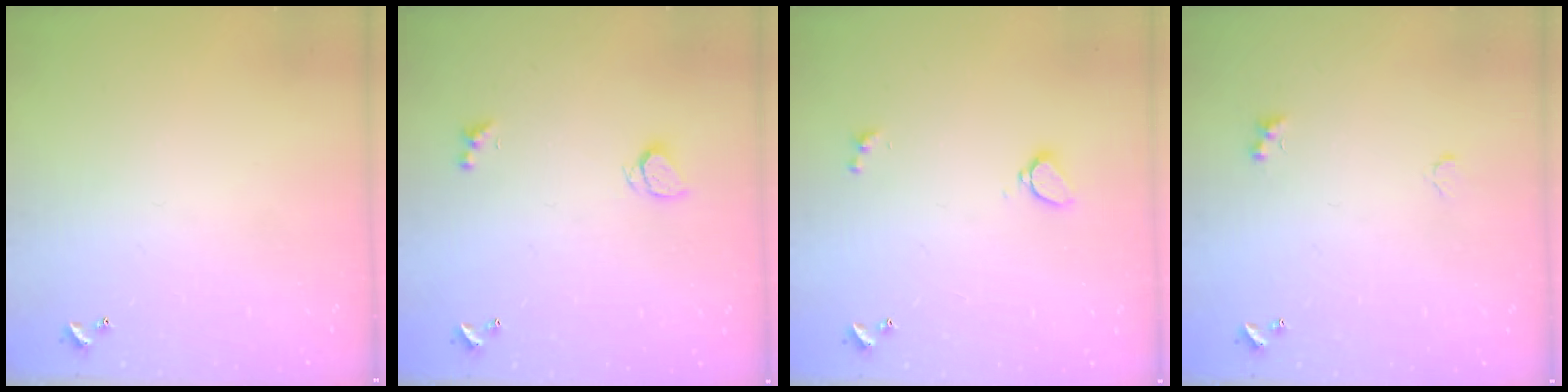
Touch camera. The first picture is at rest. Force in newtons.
{"total": 2.0, "press": 2.0, "slide": 0.5}
{"total": 2.9, "press": 2.3, "slide": 1.9}
{"total": 2.8, "press": 2.7, "slide": 0.6}